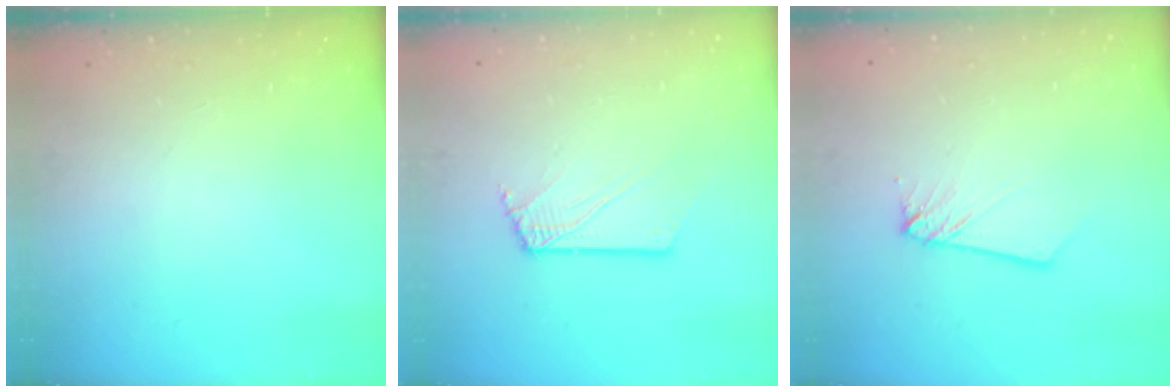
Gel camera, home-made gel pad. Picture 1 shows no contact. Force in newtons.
{"total": 2.6, "press": 2.6, "slide": 0.3}
{"total": 2.6, "press": 2.6, "slide": 0.2}